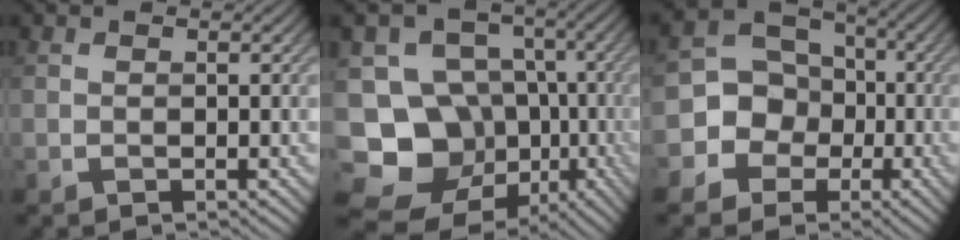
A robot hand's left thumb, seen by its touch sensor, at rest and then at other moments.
{"total": 17.1, "force": [-7.5, 13.3, 7.7], "torque": [-0.182, -0.011, -0.115]}
{"total": 9.4, "force": [-2.6, 8.6, 2.7], "torque": [-0.071, 0.002, -0.077]}